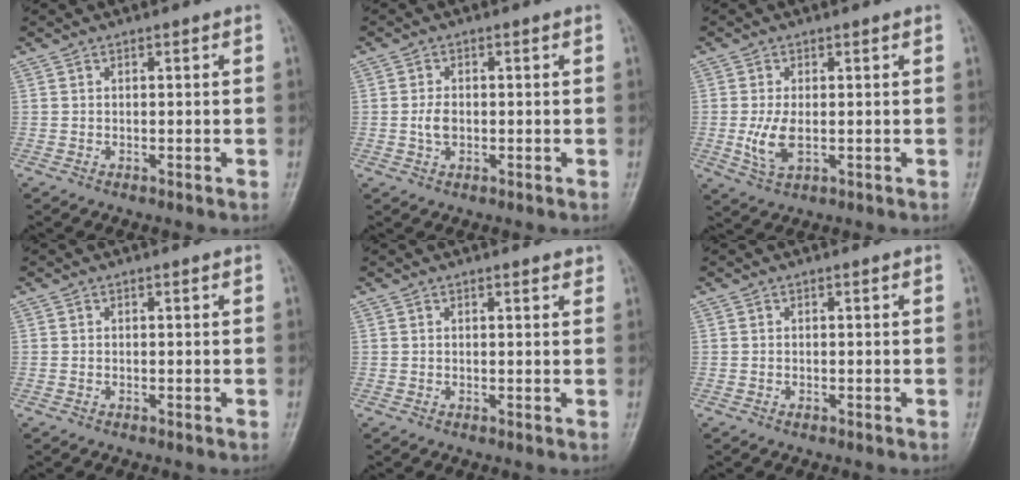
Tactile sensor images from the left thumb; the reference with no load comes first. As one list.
[{"total": 2.4, "force": [-0.3, 1.6, 1.7], "torque": [-0.031, 0.002, -0.007]}, {"total": 5.1, "force": [-0.4, 2.6, 4.4], "torque": [-0.088, -0.006, 0.001]}, {"total": 0.0}, {"total": 1.5, "force": [1.2, 0.4, 0.7], "torque": [-0.007, -0.004, 0.014]}, {"total": 0.0}]